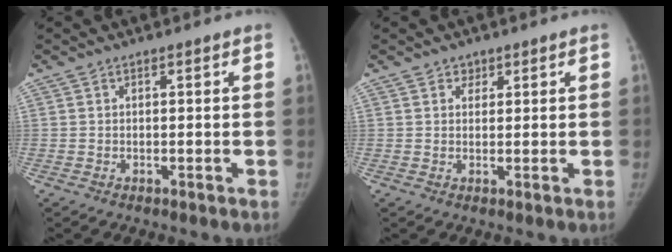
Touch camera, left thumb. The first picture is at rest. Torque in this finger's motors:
{"motor_torque": [-0.15, -0.11, -0.01, 0.59, 0.00]}